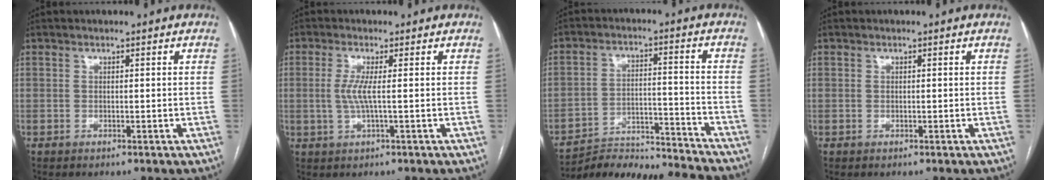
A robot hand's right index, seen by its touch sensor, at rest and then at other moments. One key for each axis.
{"total": 3.3, "fx": 0.0, "fy": -0.1, "fz": 3.3, "tx": -0.077, "ty": -0.004, "tz": 0.001}
{"total": 15.5, "fx": -15.2, "fy": -1.3, "fz": 2.5, "tx": -0.043, "ty": 0.014, "tz": -0.240}
{"total": 0.0}